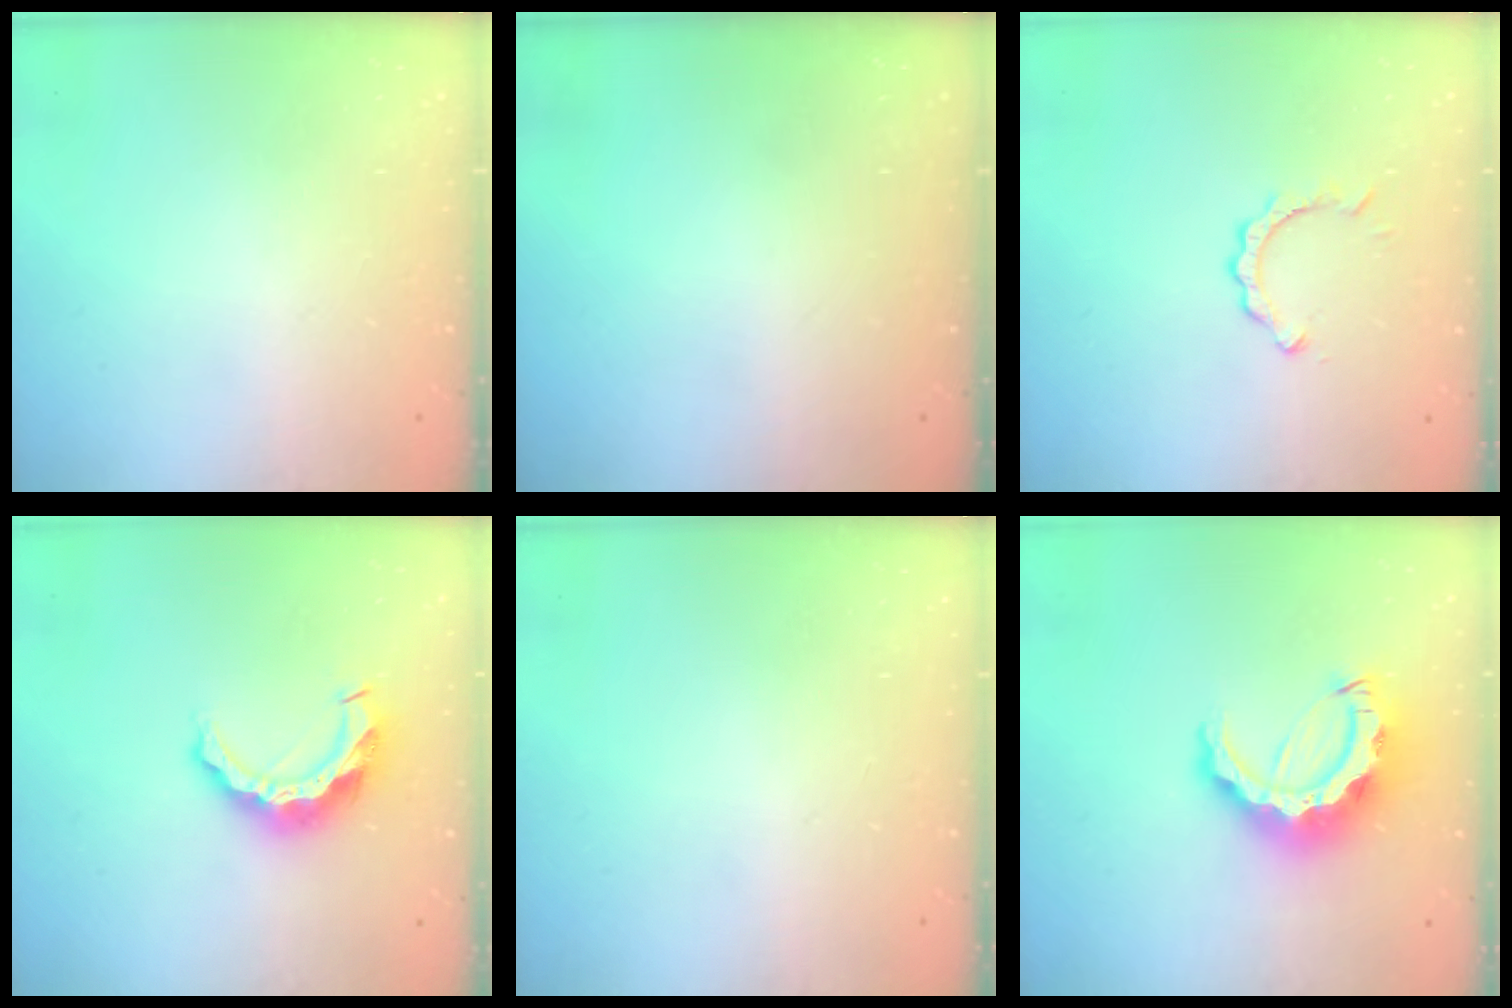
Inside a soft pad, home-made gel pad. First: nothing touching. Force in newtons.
{"total": 0.0}
{"total": 2.8, "press": 2.8, "slide": 0.3}
{"total": 10.1, "press": 10.1, "slide": 0.2}
{"total": 0.0}
{"total": 12.6, "press": 12.5, "slide": 1.3}